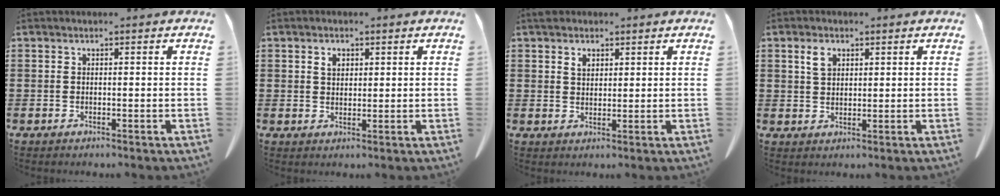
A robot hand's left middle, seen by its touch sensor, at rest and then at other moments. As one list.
[{"total": 2.0, "force": [1.0, 1.2, 1.2], "torque": [-0.019, 0.001, 0.017]}, {"total": 2.4, "force": [1.6, 1.4, 1.1], "torque": [-0.019, 0.001, 0.029]}, {"total": 2.9, "force": [1.6, 1.7, 1.8], "torque": [-0.034, 0.001, 0.028]}]